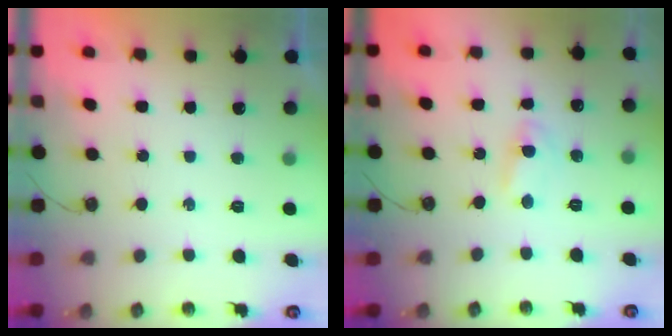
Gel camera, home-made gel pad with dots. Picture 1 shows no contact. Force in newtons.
{"total": 1.8, "press": 1.8, "slide": 0.3}